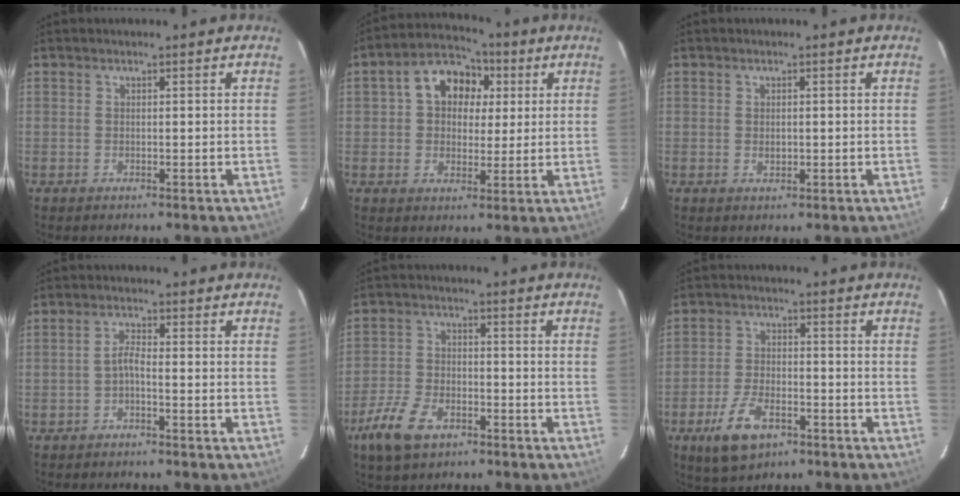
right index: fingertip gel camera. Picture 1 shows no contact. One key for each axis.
{"total": 10.1, "fx": 2.6, "fy": 7.9, "fz": 5.8, "tx": -0.111, "ty": 0.039, "tz": 0.041}
{"total": 1.4, "fx": -0.1, "fy": 1.0, "fz": 1.0, "tx": -0.013, "ty": -0.001, "tz": 0.001}
{"total": 1.9, "fx": -1.2, "fy": 0.3, "fz": 1.5, "tx": -0.034, "ty": 0.007, "tz": -0.024}
{"total": 9.6, "fx": -5.9, "fy": 5.1, "fz": 5.6, "tx": -0.141, "ty": -0.003, "tz": -0.114}
{"total": 9.4, "fx": -5.2, "fy": 4.7, "fz": 6.1, "tx": -0.142, "ty": -0.005, "tz": -0.090}